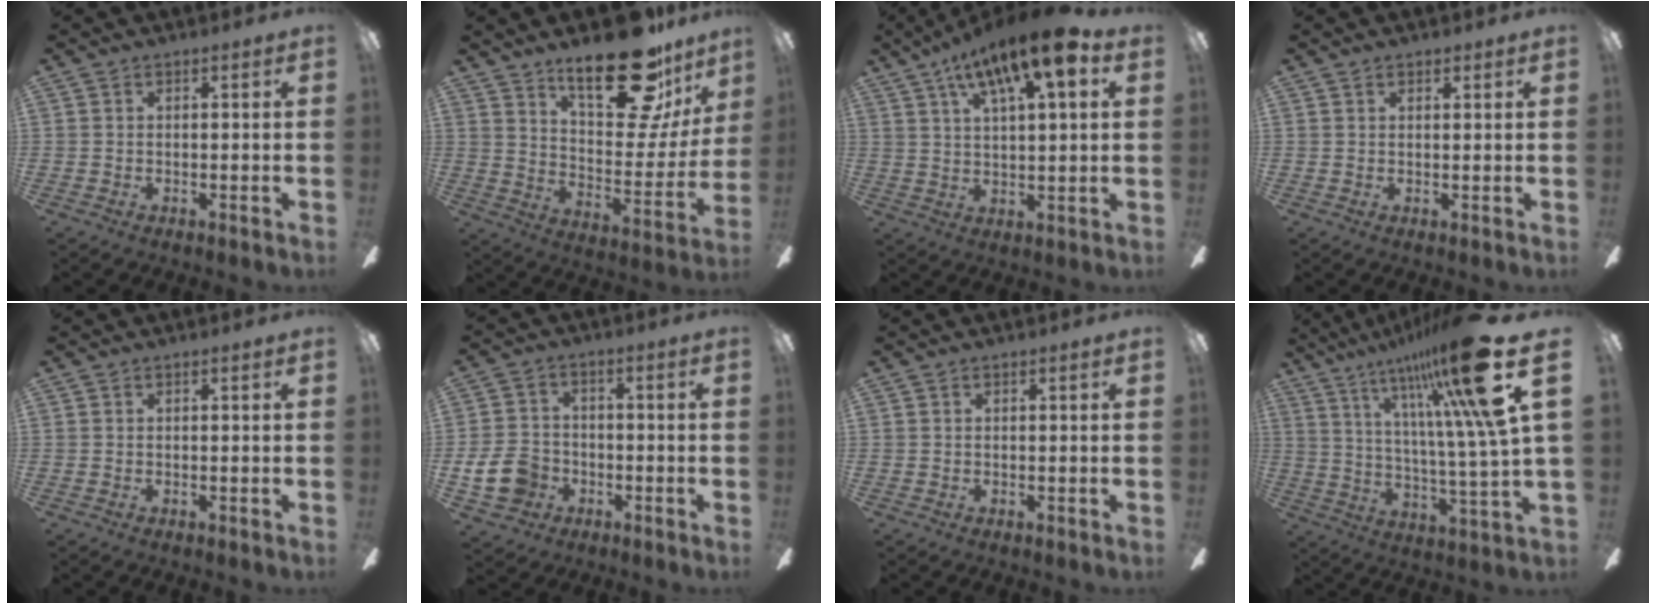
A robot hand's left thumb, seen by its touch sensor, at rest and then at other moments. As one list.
[{"total": 24.5, "force": [17.0, 9.1, 15.1], "torque": [-0.214, -0.108, 0.281]}, {"total": 15.4, "force": [8.9, 4.1, 11.9], "torque": [-0.197, -0.035, 0.143]}, {"total": 1.3, "force": [1.0, 0.7, 0.4], "torque": [0.000, -0.002, 0.017]}, {"total": 0.0}, {"total": 10.0, "force": [-3.2, 8.1, 4.9], "torque": [-0.119, 0.027, -0.059]}, {"total": 0.0}, {"total": 24.5, "force": [13.9, 2.8, 20.0], "torque": [-0.327, -0.079, 0.208]}]